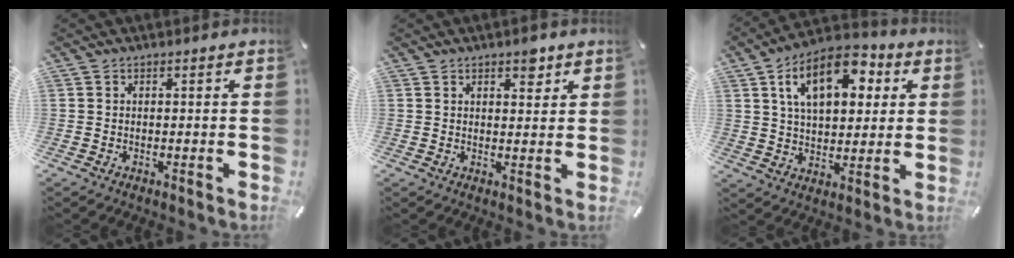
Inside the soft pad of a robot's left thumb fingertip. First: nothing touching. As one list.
[{"total": 3.9, "force": [2.5, 2.1, 2.2], "torque": [-0.016, -0.009, 0.037]}, {"total": 15.3, "force": [6.4, 8.9, 10.7], "torque": [-0.173, -0.003, 0.111]}]